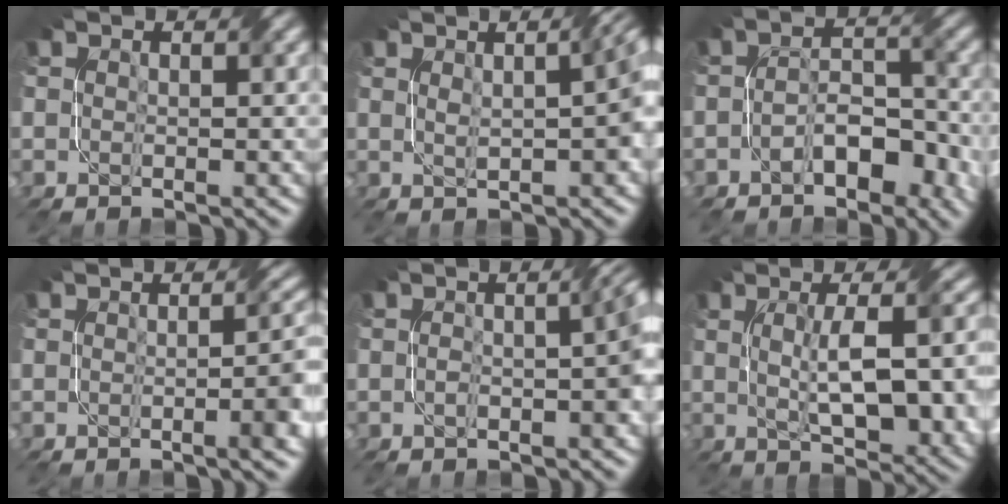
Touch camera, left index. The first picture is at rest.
{"total": 5.2, "force": [0.9, 1.6, 4.8], "torque": [-0.048, 0.013, 0.014]}
{"total": 4.4, "force": [-2.2, 2.2, 3.1], "torque": [-0.047, 0.010, -0.035]}
{"total": 5.1, "force": [-0.7, 1.5, 4.9], "torque": [-0.046, 0.005, -0.010]}
{"total": 3.6, "force": [-0.6, 0.9, 3.4], "torque": [-0.048, 0.010, -0.012]}
{"total": 9.5, "force": [0.0, 3.2, 9.0], "torque": [-0.130, -0.002, 0.010]}